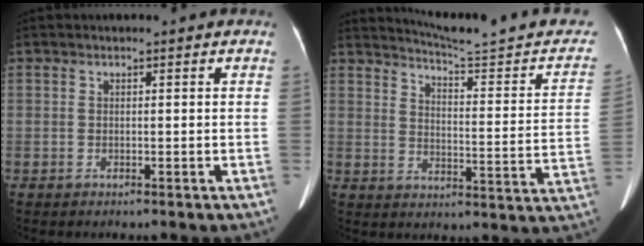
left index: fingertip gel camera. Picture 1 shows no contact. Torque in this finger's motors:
{"motor_torque": [0.15, -0.77, -0.02, 0.02]}